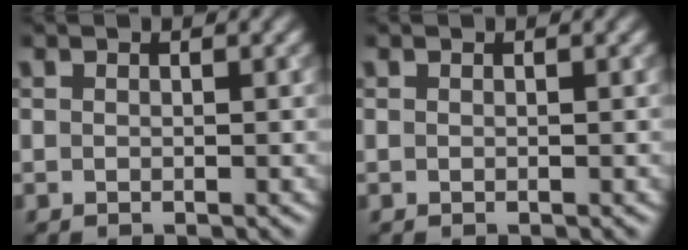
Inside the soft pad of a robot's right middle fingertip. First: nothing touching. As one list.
[{"total": 0.0}]